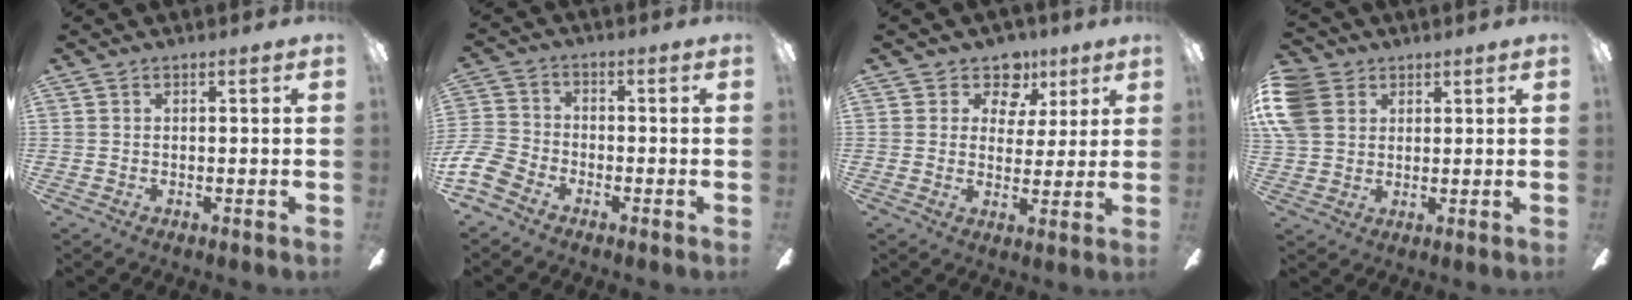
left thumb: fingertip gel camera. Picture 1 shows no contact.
{"total": 8.2, "force": [-4.9, 5.3, 3.9], "torque": [-0.098, 0.025, -0.094]}
{"total": 9.3, "force": [5.5, 6.8, 3.3], "torque": [-0.045, -0.032, 0.101]}
{"total": 9.4, "force": [3.2, 7.7, 4.4], "torque": [-0.111, 0.011, 0.064]}